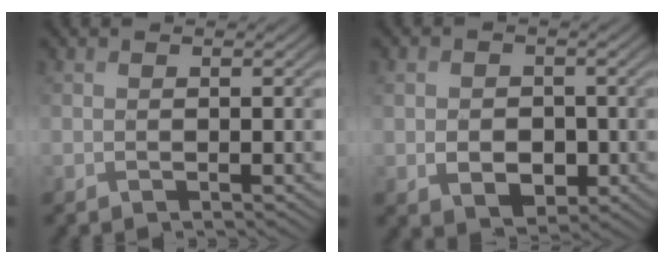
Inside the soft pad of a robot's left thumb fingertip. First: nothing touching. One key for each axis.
{"total": 5.3, "fx": -0.9, "fy": 4.3, "fz": 3.0, "tx": -0.064, "ty": -0.014, "tz": -0.011}